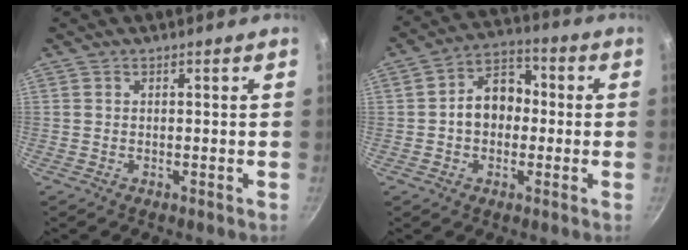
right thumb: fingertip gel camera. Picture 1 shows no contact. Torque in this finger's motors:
{"motor_torque": [1.08, 0.97, 1.07, -0.34, 0.04]}